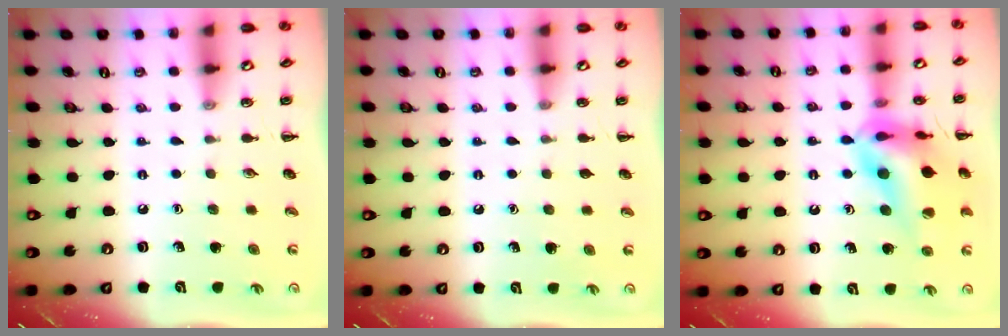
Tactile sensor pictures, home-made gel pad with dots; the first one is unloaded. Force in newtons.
{"total": 0.6, "press": 0.6, "slide": 0.0}
{"total": 18.0, "press": 17.8, "slide": 2.2}